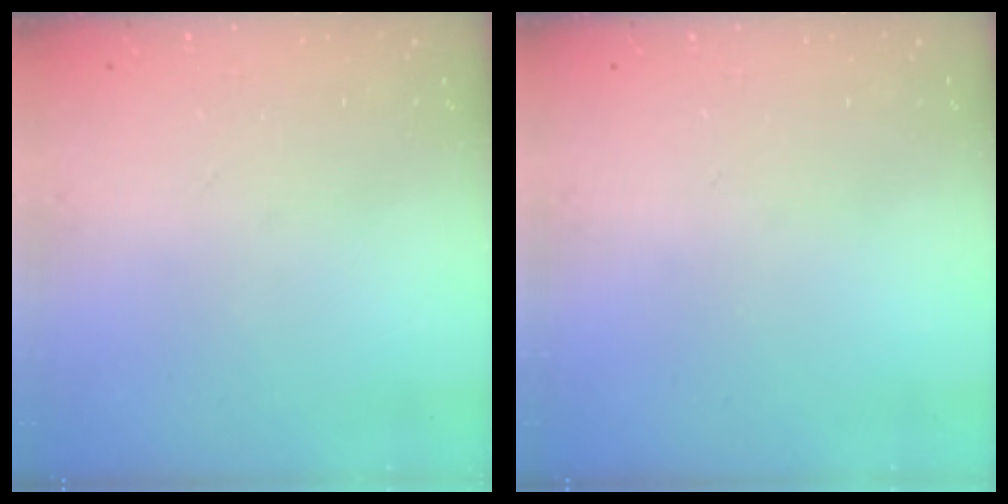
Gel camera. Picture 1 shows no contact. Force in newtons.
{"total": 0.0}